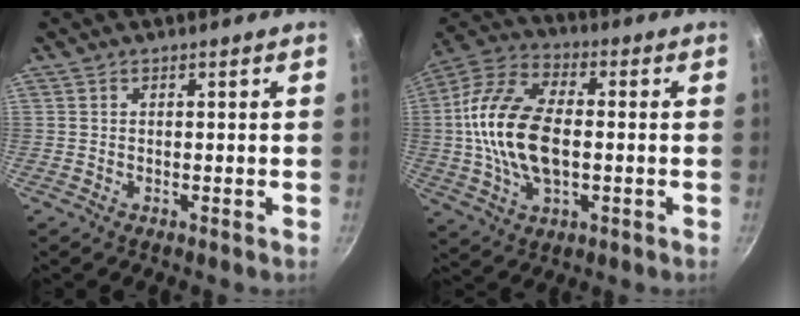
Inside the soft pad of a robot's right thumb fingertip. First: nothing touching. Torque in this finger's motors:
{"motor_torque": [-0.10, 1.77, 2.18, -0.60, 0.65]}